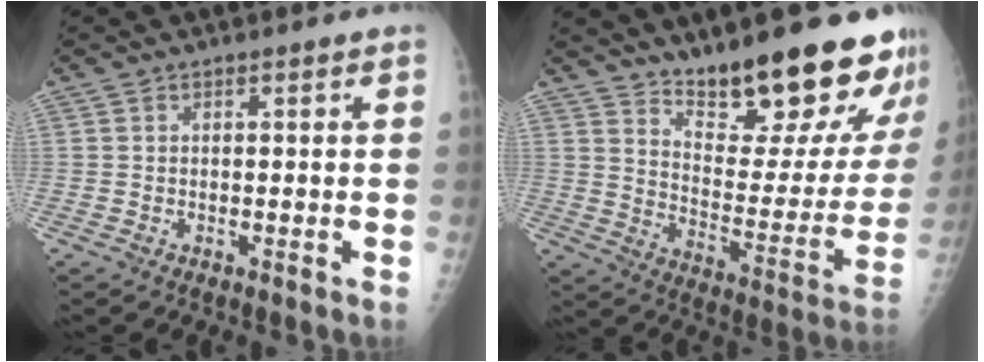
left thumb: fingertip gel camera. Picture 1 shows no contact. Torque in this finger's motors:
{"motor_torque": [0.31, 0.60, 0.55, -1.35, 0.07]}